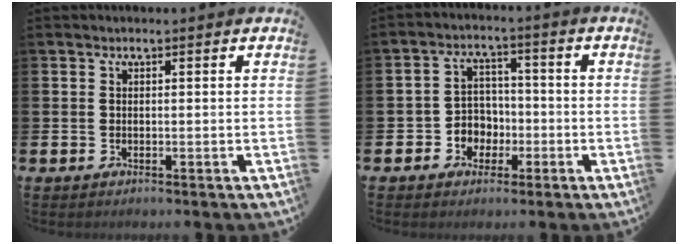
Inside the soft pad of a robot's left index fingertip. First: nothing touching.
{"total": 4.1, "force": [-1.1, 3.9, 0.9], "torque": [-0.025, 0.002, -0.029]}